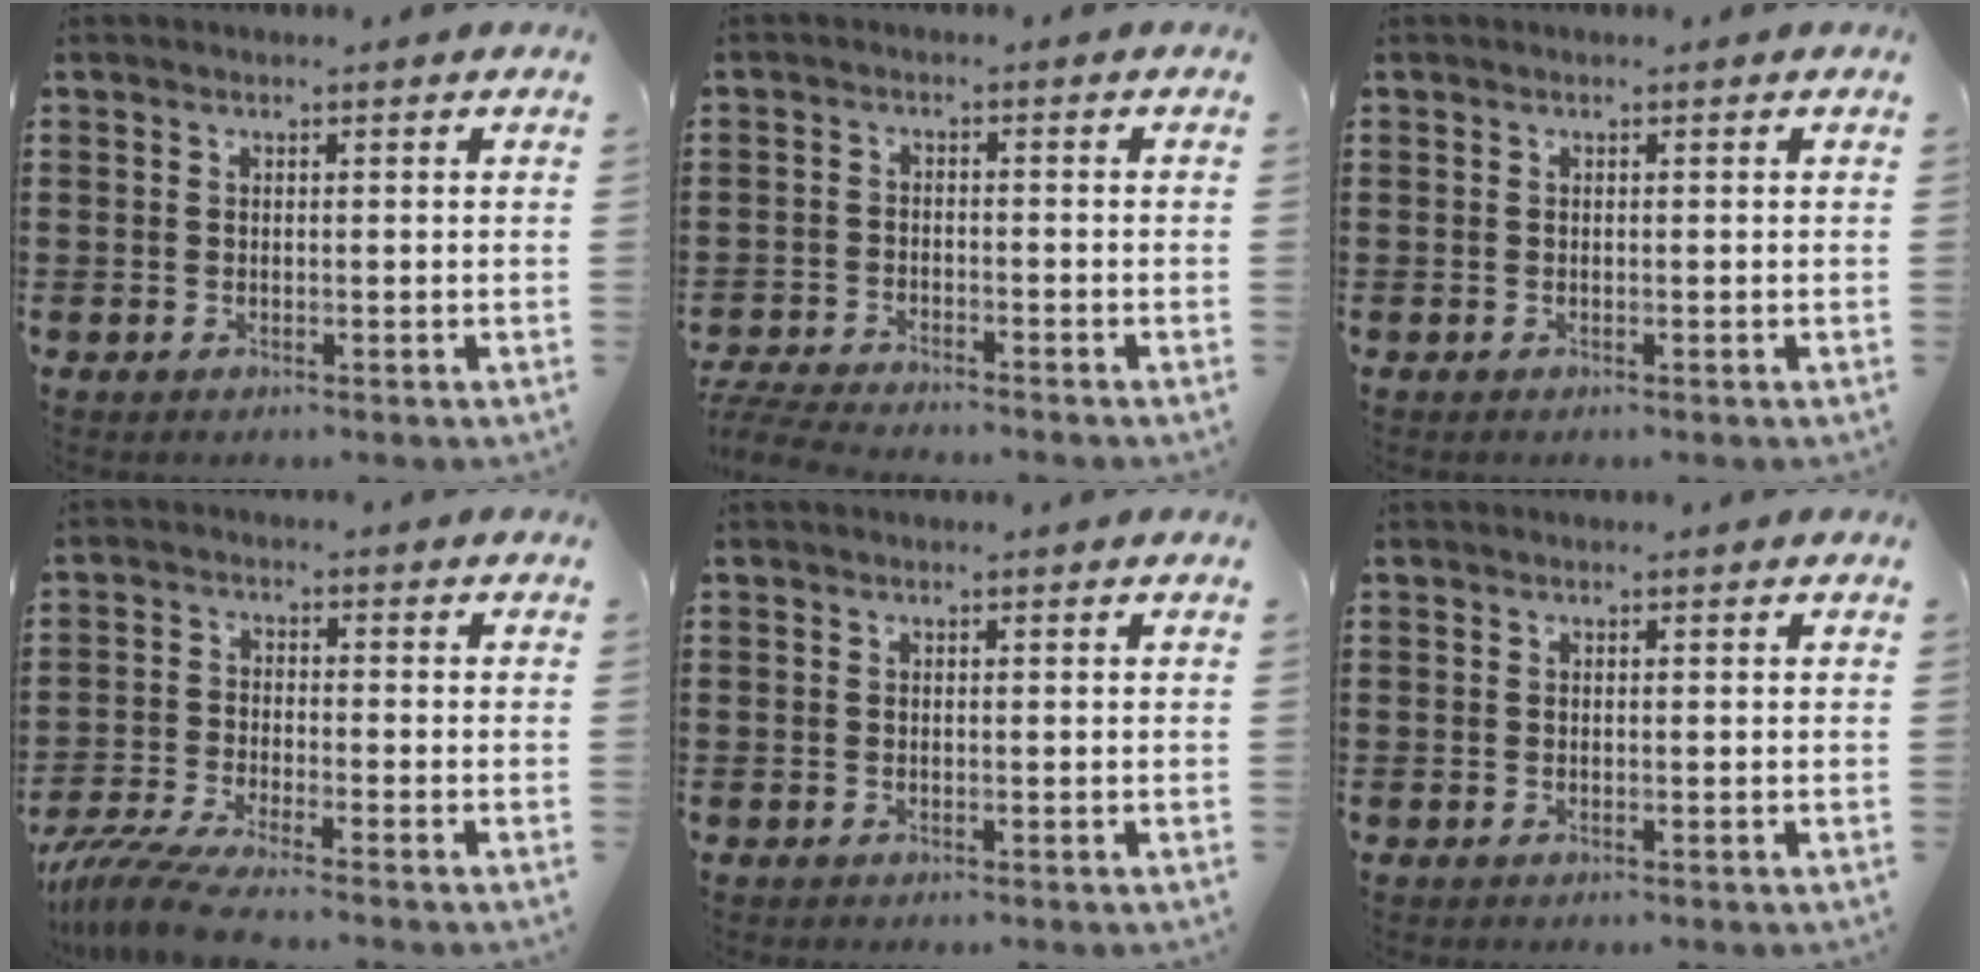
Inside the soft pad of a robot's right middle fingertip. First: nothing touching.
{"total": 4.6, "force": [-4.5, 0.4, 0.8], "torque": [-0.034, -0.006, -0.096]}
{"total": 0.0}
{"total": 6.1, "force": [-5.7, 0.2, 2.2], "torque": [-0.060, -0.014, -0.114]}
{"total": 0.0}
{"total": 0.0}